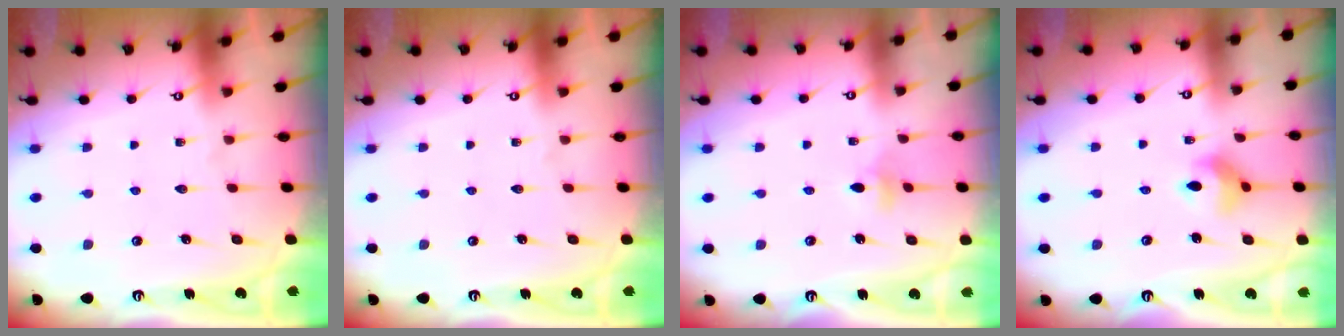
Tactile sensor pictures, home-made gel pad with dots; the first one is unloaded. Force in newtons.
{"total": 0.0}
{"total": 4.0, "press": 3.8, "slide": 1.2}
{"total": 7.1, "press": 6.8, "slide": 2.0}